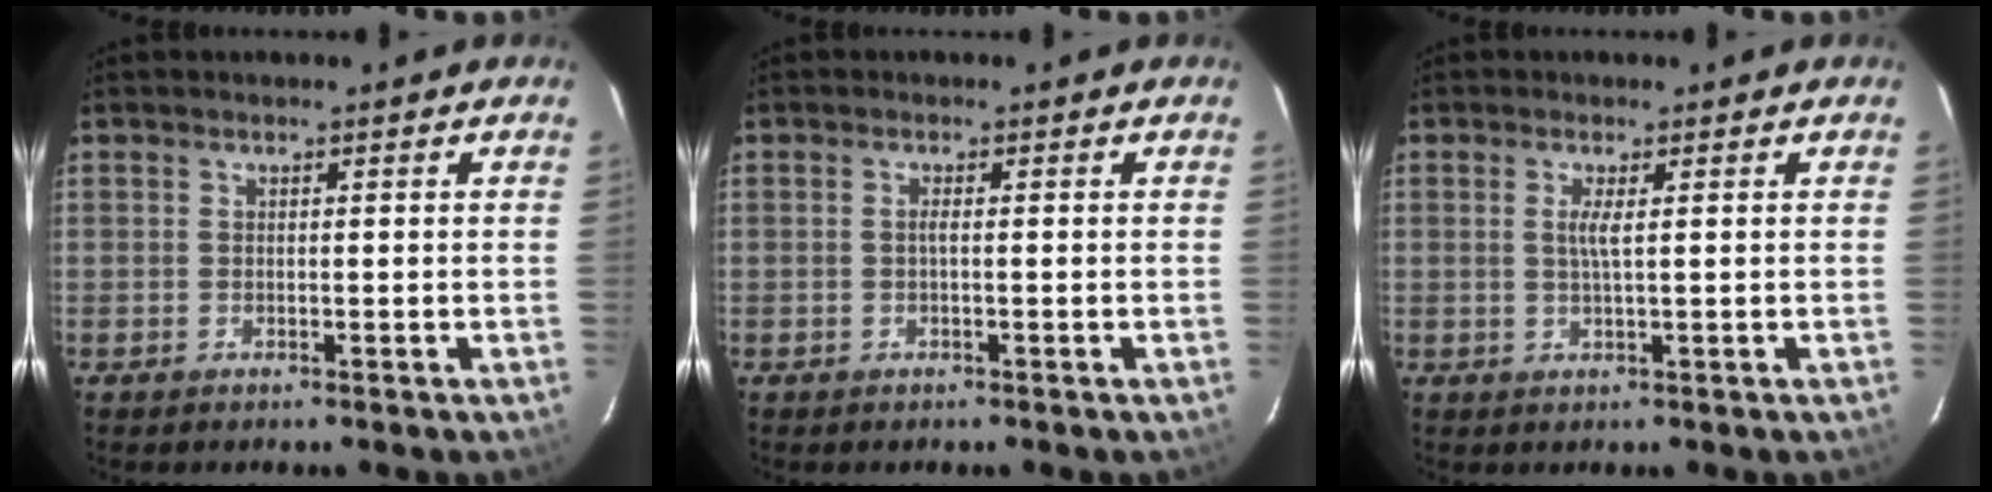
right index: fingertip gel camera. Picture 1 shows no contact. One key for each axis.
{"total": 0.7, "fx": -0.2, "fy": -0.2, "fz": 0.7, "tx": -0.012, "ty": 0.002, "tz": -0.005}
{"total": 1.9, "fx": 0.5, "fy": -0.2, "fz": 1.9, "tx": -0.037, "ty": -0.003, "tz": 0.007}